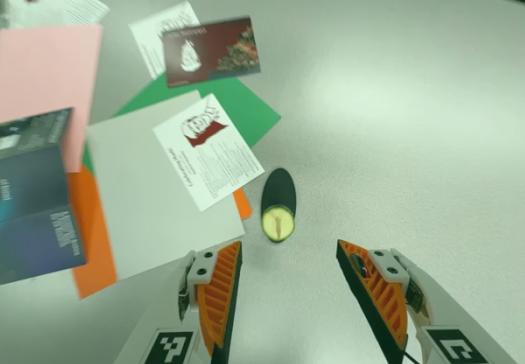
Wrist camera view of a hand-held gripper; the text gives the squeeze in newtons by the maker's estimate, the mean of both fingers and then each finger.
{"total": 0.0}